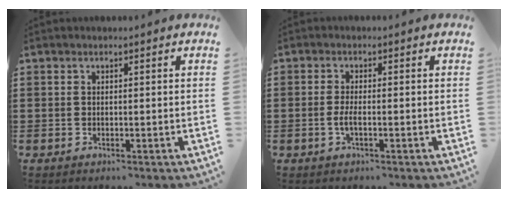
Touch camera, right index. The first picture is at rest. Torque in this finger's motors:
{"motor_torque": [1.40, 0.73, 0.07, 0.08]}